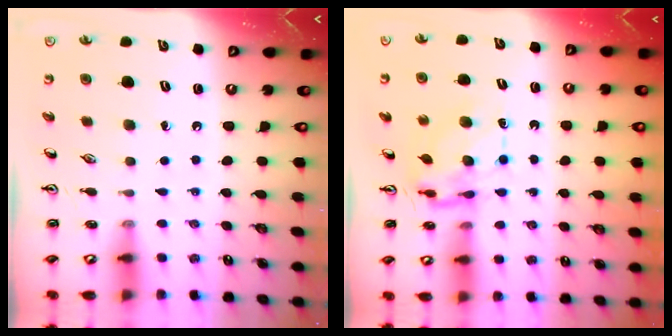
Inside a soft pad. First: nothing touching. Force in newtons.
{"total": 6.5, "press": 6.5, "slide": 0.7}